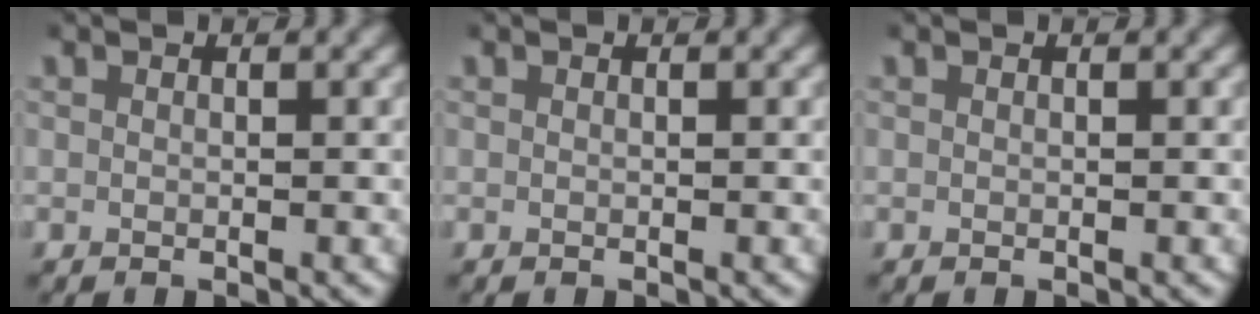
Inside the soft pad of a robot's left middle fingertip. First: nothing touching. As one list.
[{"total": 0.0}, {"total": 0.0}]